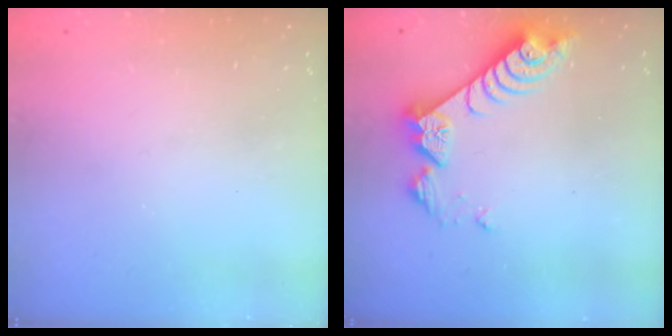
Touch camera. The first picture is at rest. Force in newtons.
{"total": 8.1, "press": 8.0, "slide": 0.6}